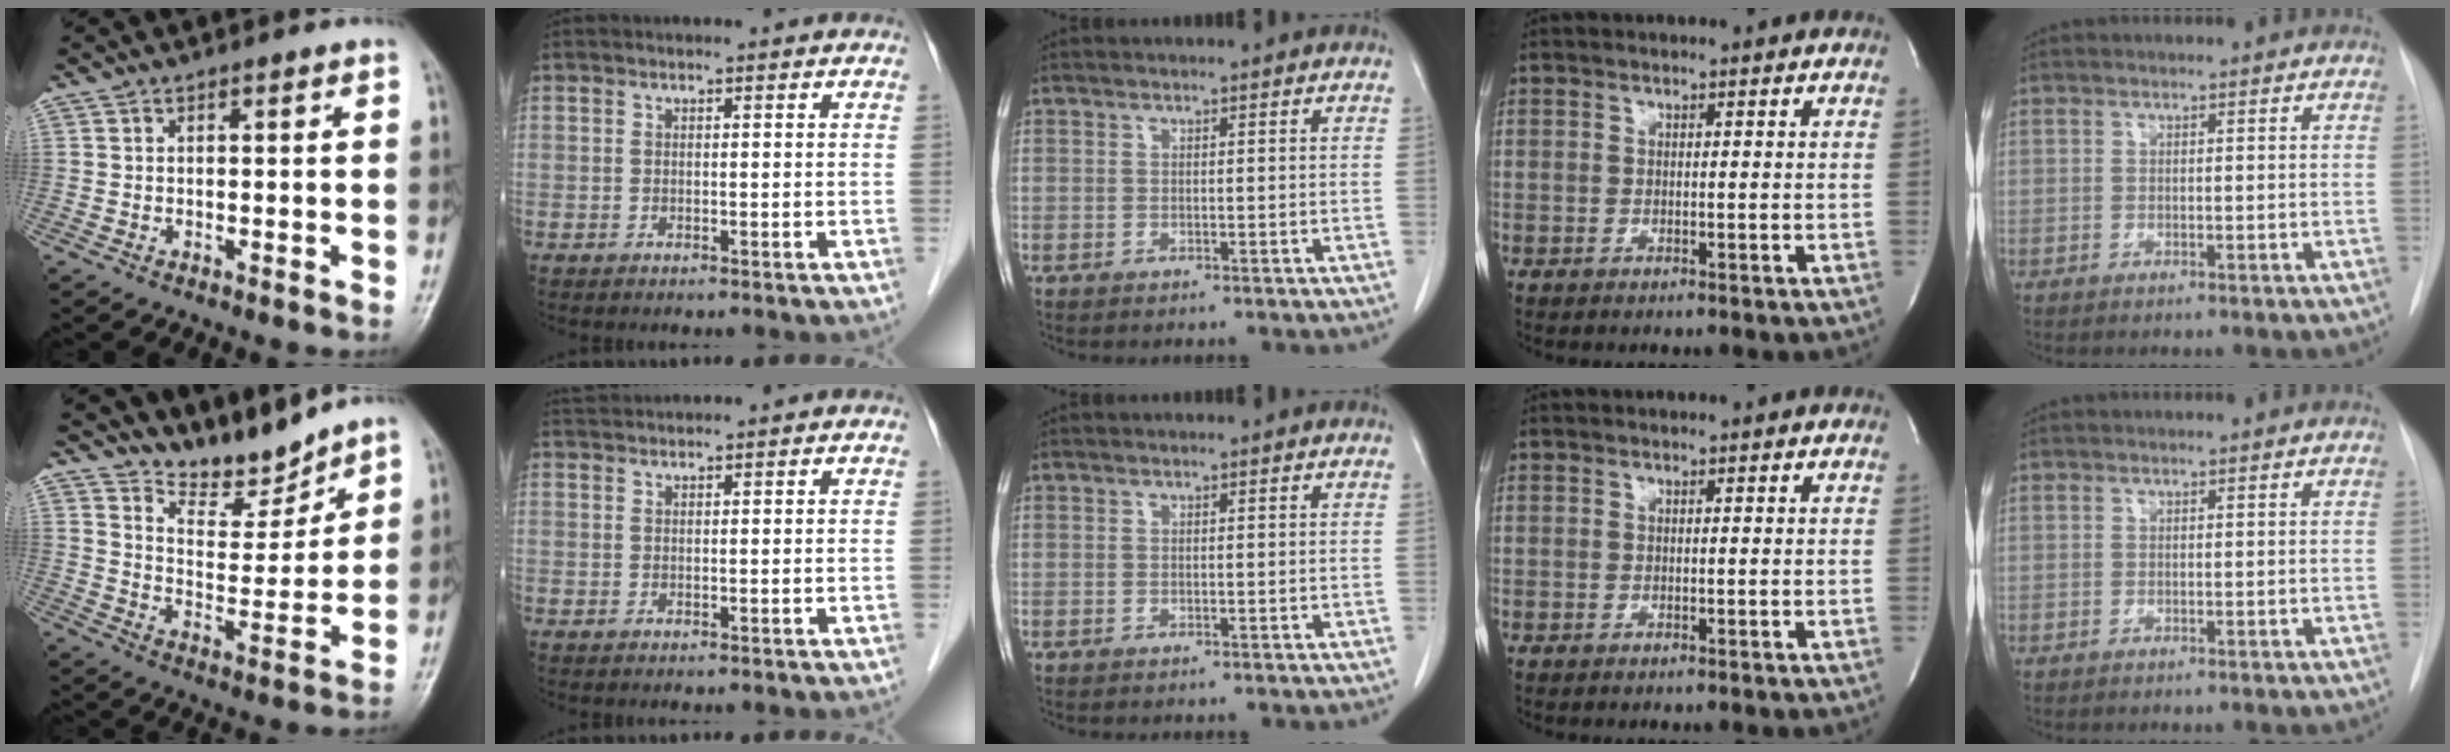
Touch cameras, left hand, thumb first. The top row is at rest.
{"thumb": {"total": 8.6, "force": [8.2, 2.3, 1.4], "torque": [0.004, -0.069, 0.153]}, "index": {"total": 3.5, "force": [3.4, -0.5, 0.6], "torque": [-0.011, 0.026, 0.065]}}